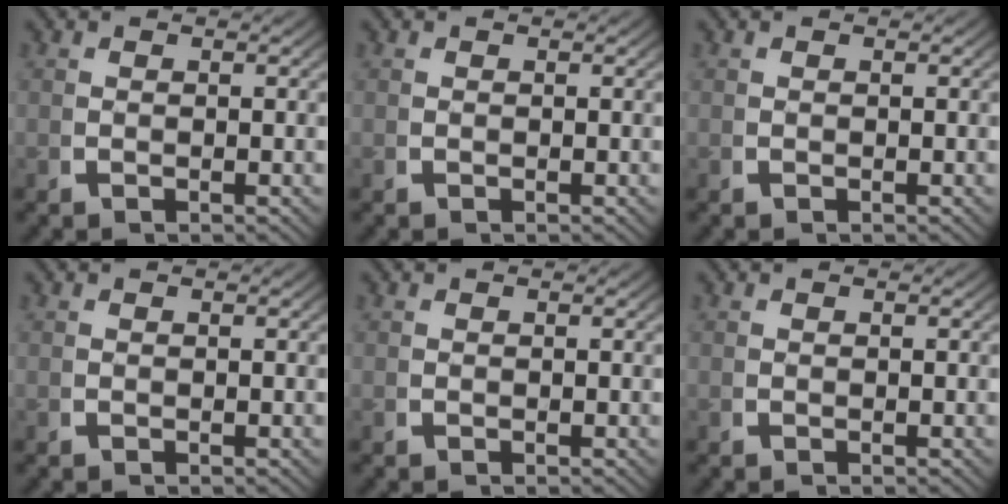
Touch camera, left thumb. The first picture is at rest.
{"total": 0.0}
{"total": 0.0}
{"total": 0.0}
{"total": 0.0}
{"total": 0.0}